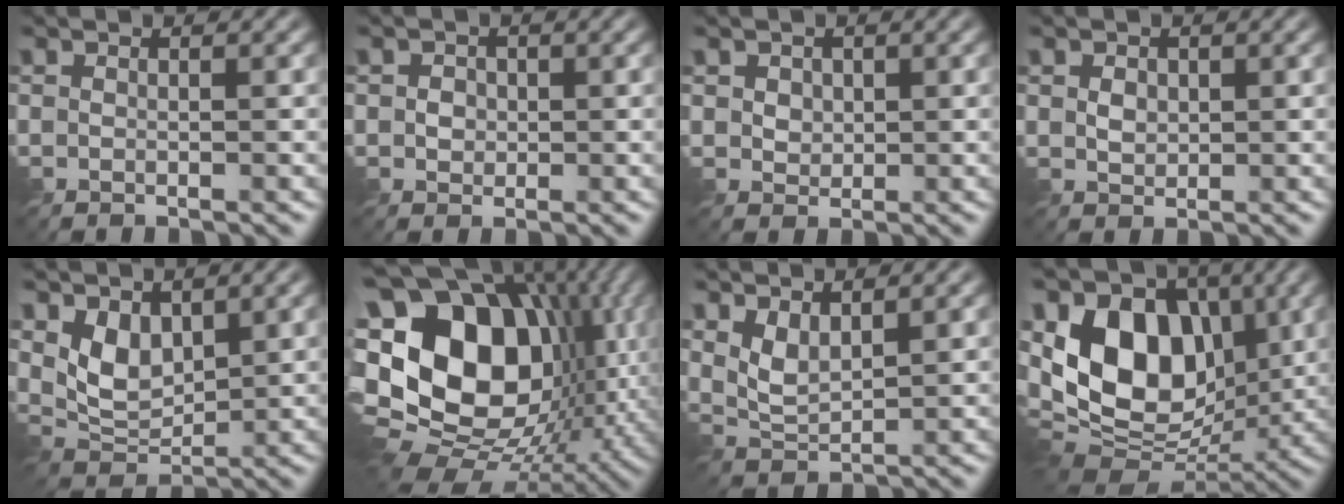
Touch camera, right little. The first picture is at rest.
{"total": 1.7, "force": [0.1, 1.5, 0.8], "torque": [-0.019, 0.004, -0.002]}
{"total": 1.8, "force": [0.6, 1.5, 0.8], "torque": [-0.033, -0.002, 0.019]}
{"total": 1.3, "force": [0.2, 1.1, 0.8], "torque": [-0.021, -0.002, 0.003]}
{"total": 4.0, "force": [1.6, 2.4, 2.7], "torque": [-0.061, -0.012, 0.028]}
{"total": 21.0, "force": [0.1, 14.6, 15.2], "torque": [-0.293, 0.006, 0.017]}
{"total": 2.8, "force": [1.4, 1.2, 2.1], "torque": [-0.053, -0.007, 0.032]}
{"total": 12.6, "force": [1.8, 8.4, 9.2], "torque": [-0.158, 0.003, 0.019]}